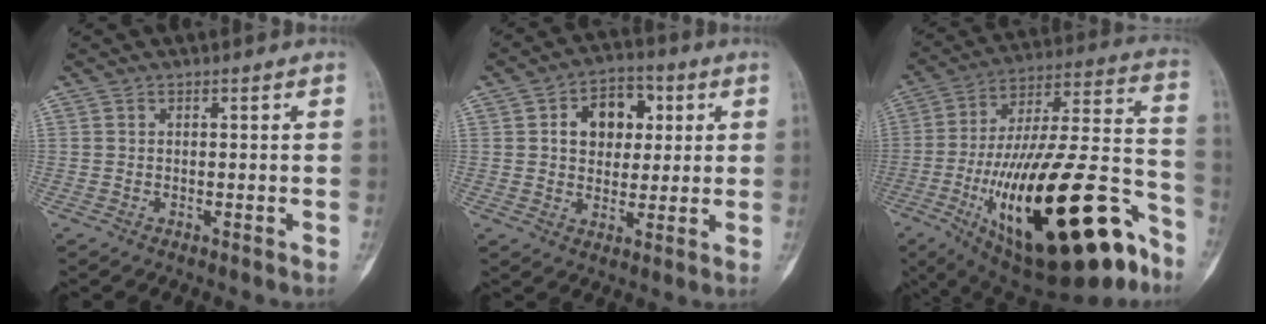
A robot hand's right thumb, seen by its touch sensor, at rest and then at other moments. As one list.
[{"total": 10.2, "force": [2.6, 7.4, 6.6], "torque": [-0.063, 0.005, 0.038]}, {"total": 37.1, "force": [-16.7, 13.0, 30.4], "torque": [-0.461, 0.058, -0.253]}]